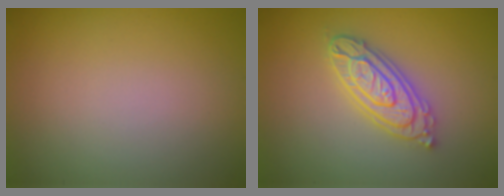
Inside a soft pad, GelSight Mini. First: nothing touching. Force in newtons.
{"total": 4.3, "press": 4.3, "slide": 0.6}